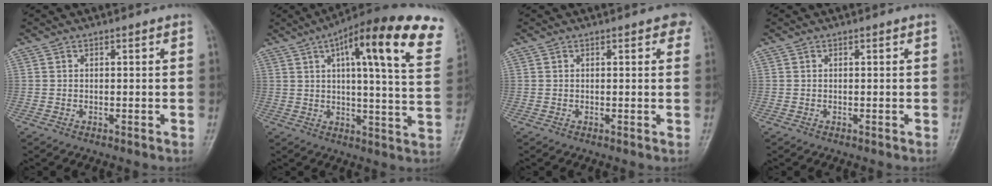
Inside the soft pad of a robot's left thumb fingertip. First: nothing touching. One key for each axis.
{"total": 24.2, "fx": 11.7, "fy": 5.9, "fz": 20.4, "tx": -0.272, "ty": -0.010, "tz": 0.148}
{"total": 2.1, "fx": 1.1, "fy": 1.1, "fz": 1.5, "tx": -0.005, "ty": 0.001, "tz": 0.006}
{"total": 0.0}